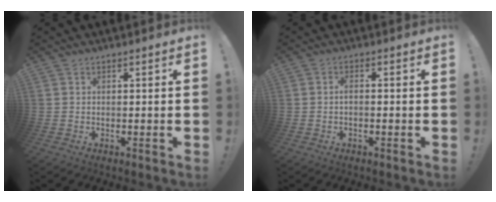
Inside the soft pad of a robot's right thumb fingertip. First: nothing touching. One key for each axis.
{"total": 2.0, "fx": -0.6, "fy": 0.7, "fz": 1.7, "tx": -0.034, "ty": 0.007, "tz": -0.011}